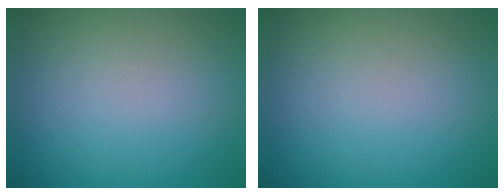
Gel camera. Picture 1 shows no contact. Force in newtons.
{"total": 0.0}